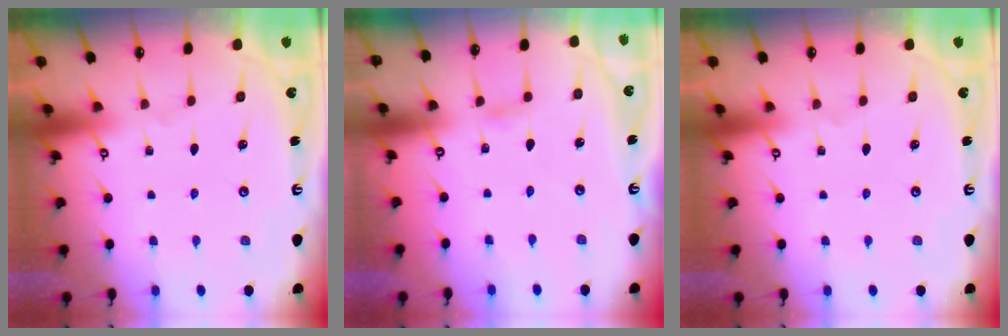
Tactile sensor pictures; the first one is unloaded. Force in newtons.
{"total": 2.9, "press": 2.9, "slide": 0.3}
{"total": 0.0}